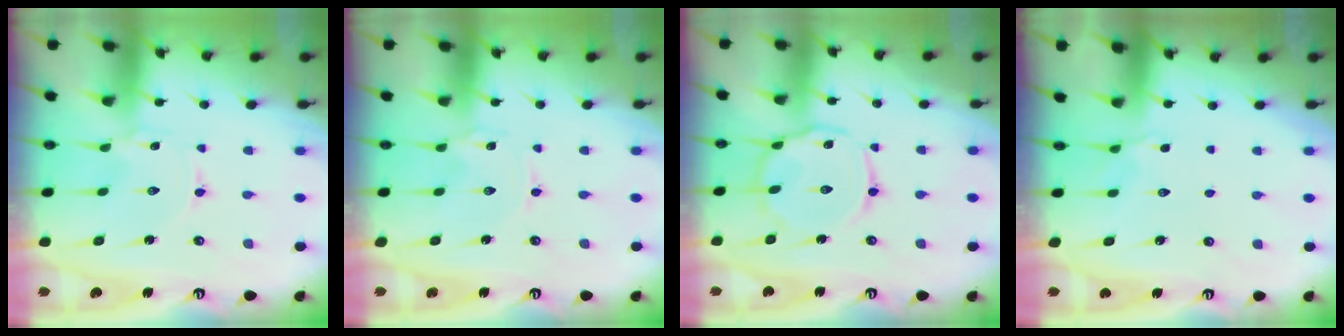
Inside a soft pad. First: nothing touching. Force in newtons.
{"total": 0.0}
{"total": 9.4, "press": 9.4, "slide": 0.8}
{"total": 2.2, "press": 1.9, "slide": 1.2}